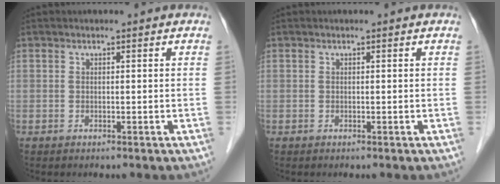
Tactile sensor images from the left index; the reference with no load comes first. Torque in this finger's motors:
{"motor_torque": [-0.02, 0.02, 0.01, 0.00]}